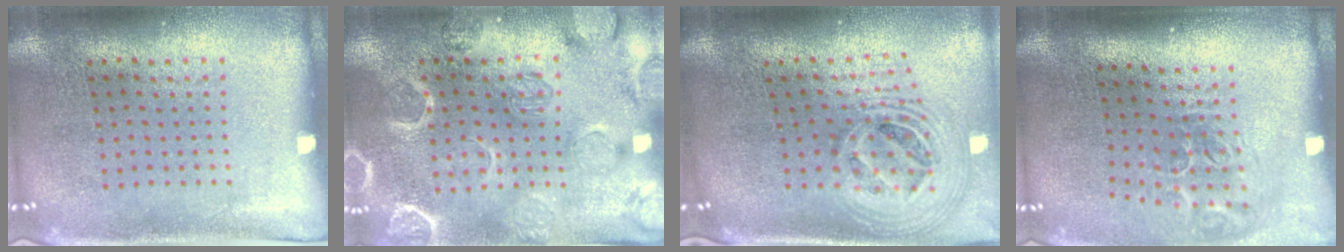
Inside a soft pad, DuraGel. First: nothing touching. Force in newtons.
{"total": 2.7, "press": 2.7, "slide": 0.1}
{"total": 2.7, "press": 1.9, "slide": 1.9}
{"total": 2.0, "press": 1.2, "slide": 1.6}